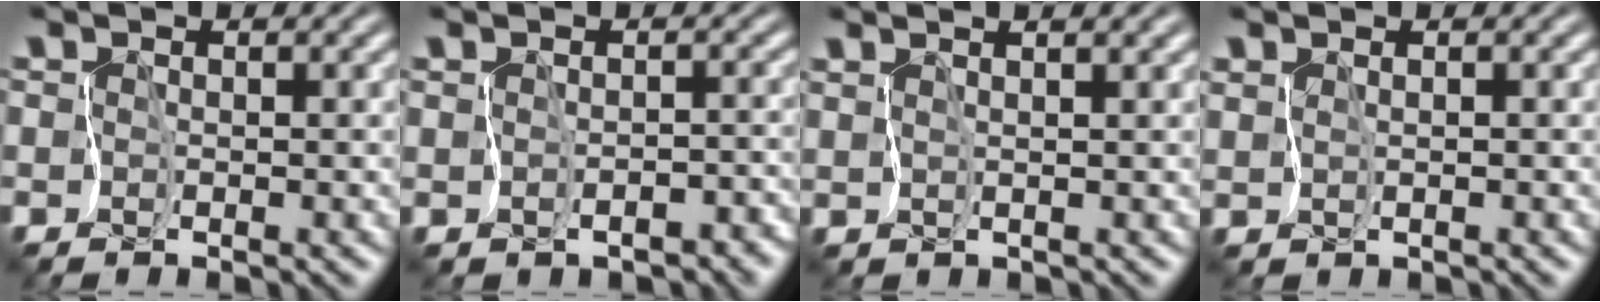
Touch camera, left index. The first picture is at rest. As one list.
[{"total": 2.6, "force": [-1.9, 1.6, 0.6], "torque": [0.016, -0.013, -0.015]}, {"total": 1.8, "force": [1.7, -0.7, 0.3], "torque": [-0.004, -0.009, 0.033]}, {"total": 1.3, "force": [1.2, 0.4, 0.0], "torque": [0.006, 0.002, 0.014]}]